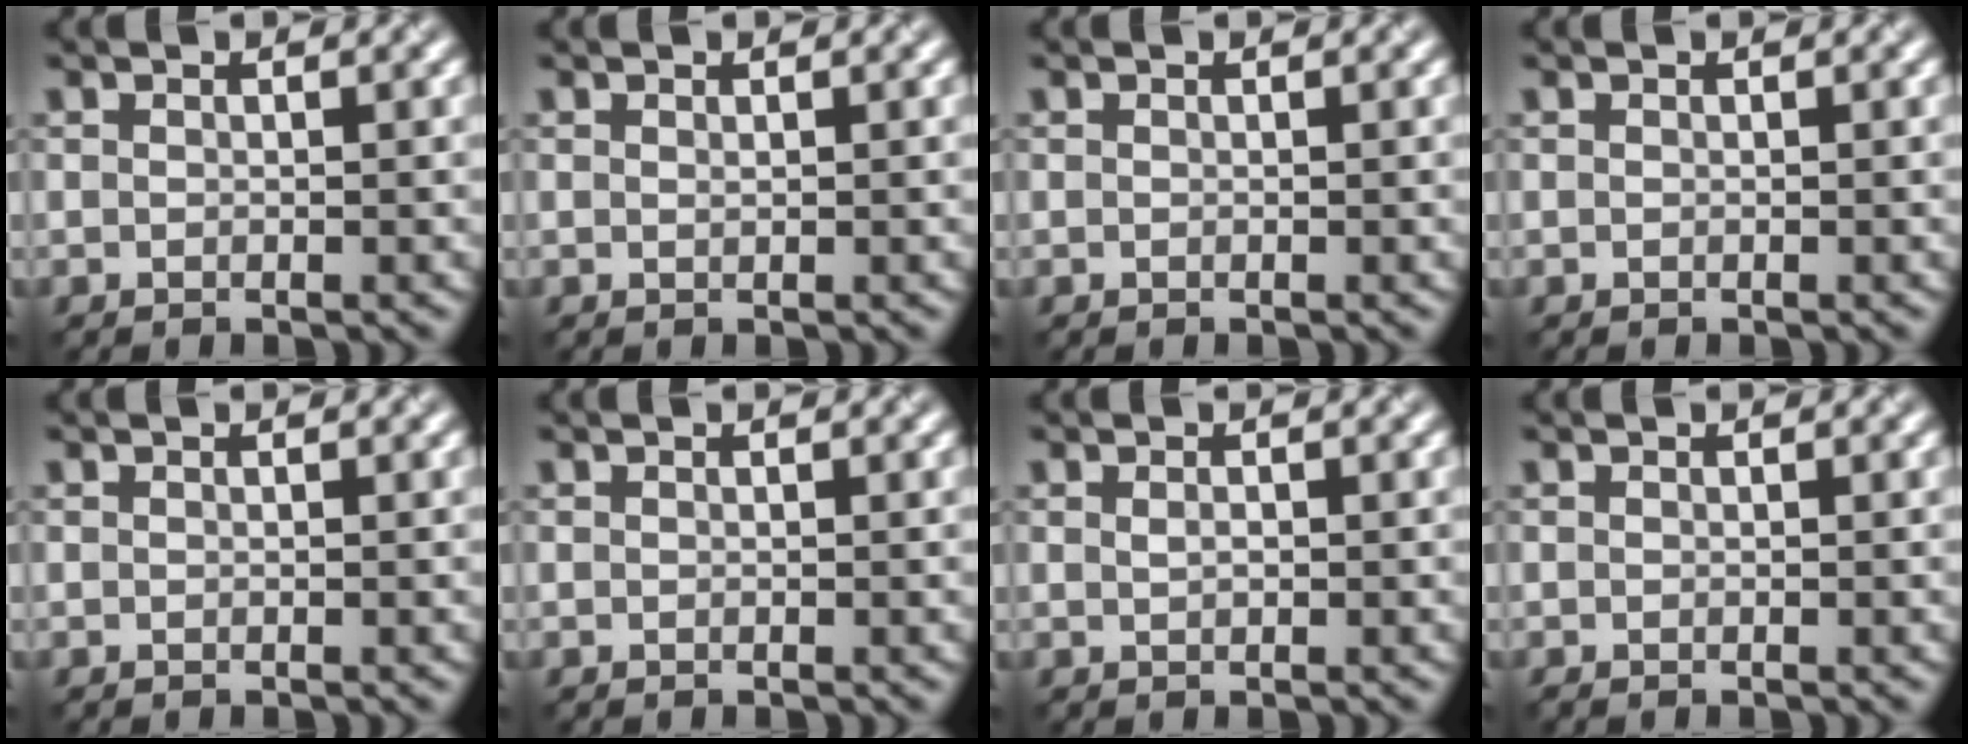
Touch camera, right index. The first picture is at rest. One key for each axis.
{"total": 0.0}
{"total": 0.0}
{"total": 0.0}
{"total": 0.0}
{"total": 0.0}
{"total": 0.6, "fx": 0.1, "fy": 0.3, "fz": 0.5, "tx": -0.012, "ty": 0.001, "tz": 0.003}
{"total": 0.0}